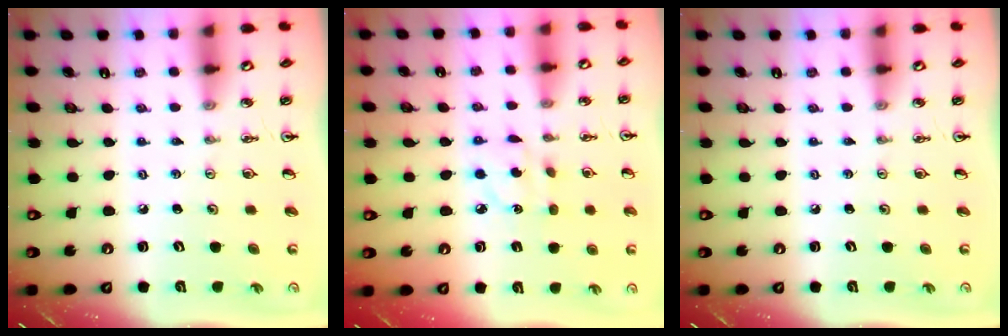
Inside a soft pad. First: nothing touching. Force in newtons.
{"total": 4.4, "press": 4.4, "slide": 0.3}
{"total": 0.0}